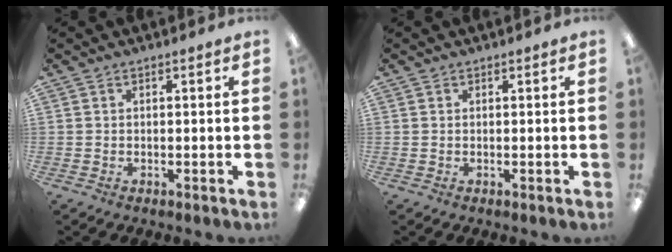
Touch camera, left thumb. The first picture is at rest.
{"total": 0.0}